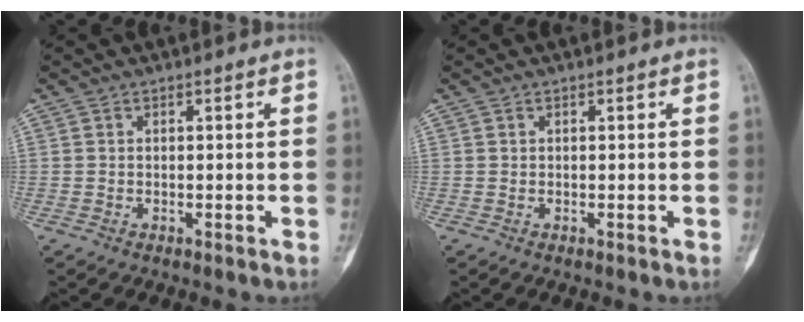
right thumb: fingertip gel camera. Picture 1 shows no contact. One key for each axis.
{"total": 0.0}